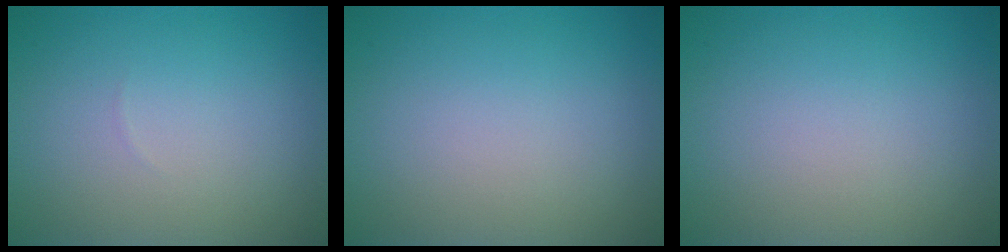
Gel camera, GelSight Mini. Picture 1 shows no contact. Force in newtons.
{"total": 0.0}
{"total": 0.0}